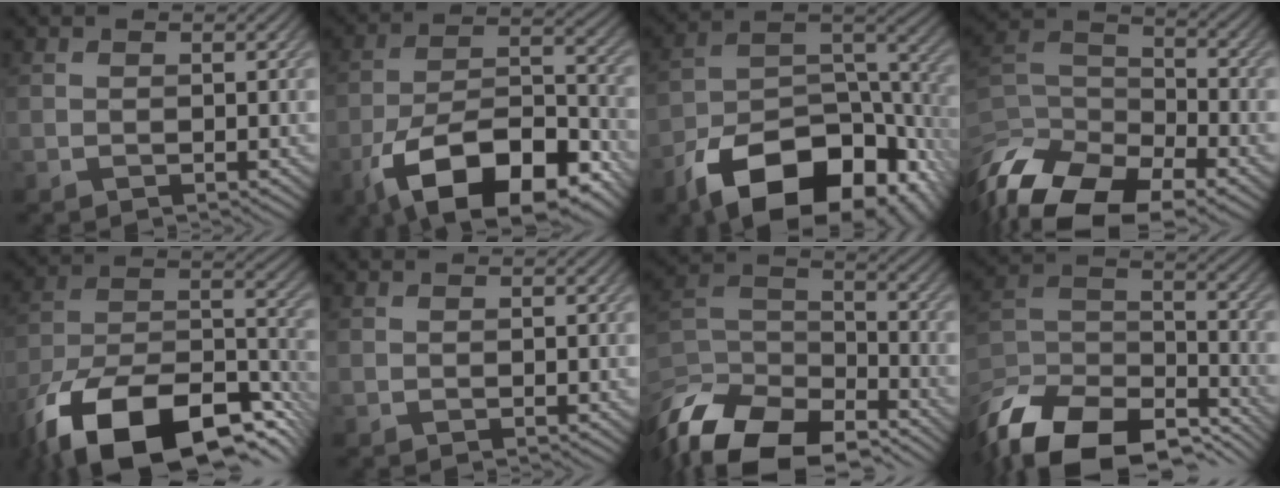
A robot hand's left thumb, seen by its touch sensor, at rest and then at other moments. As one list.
[{"total": 16.1, "force": [-9.5, 7.0, 10.9], "torque": [-0.202, -0.019, -0.177]}, {"total": 16.7, "force": [-10.1, 8.4, 10.3], "torque": [-0.186, -0.035, -0.166]}, {"total": 13.5, "force": [-9.5, 6.3, 7.2], "torque": [-0.175, -0.016, -0.170]}, {"total": 19.4, "force": [-12.4, 8.9, 12.0], "torque": [-0.243, -0.046, -0.204]}, {"total": 0.0}, {"total": 14.0, "force": [-10.8, 6.2, 6.5], "torque": [-0.172, -0.018, -0.188]}, {"total": 15.5, "force": [-12.3, 6.9, 6.4], "torque": [-0.169, -0.027, -0.189]}]